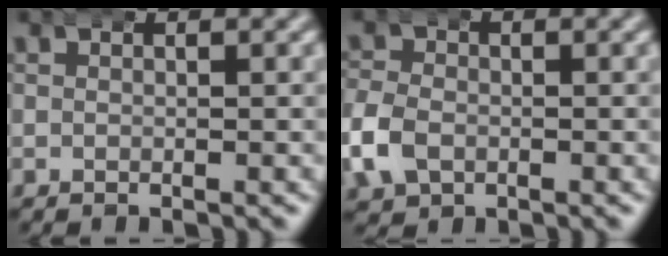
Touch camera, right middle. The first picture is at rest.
{"total": 3.5, "force": [-1.1, 2.9, 1.6], "torque": [-0.049, -0.002, -0.022]}